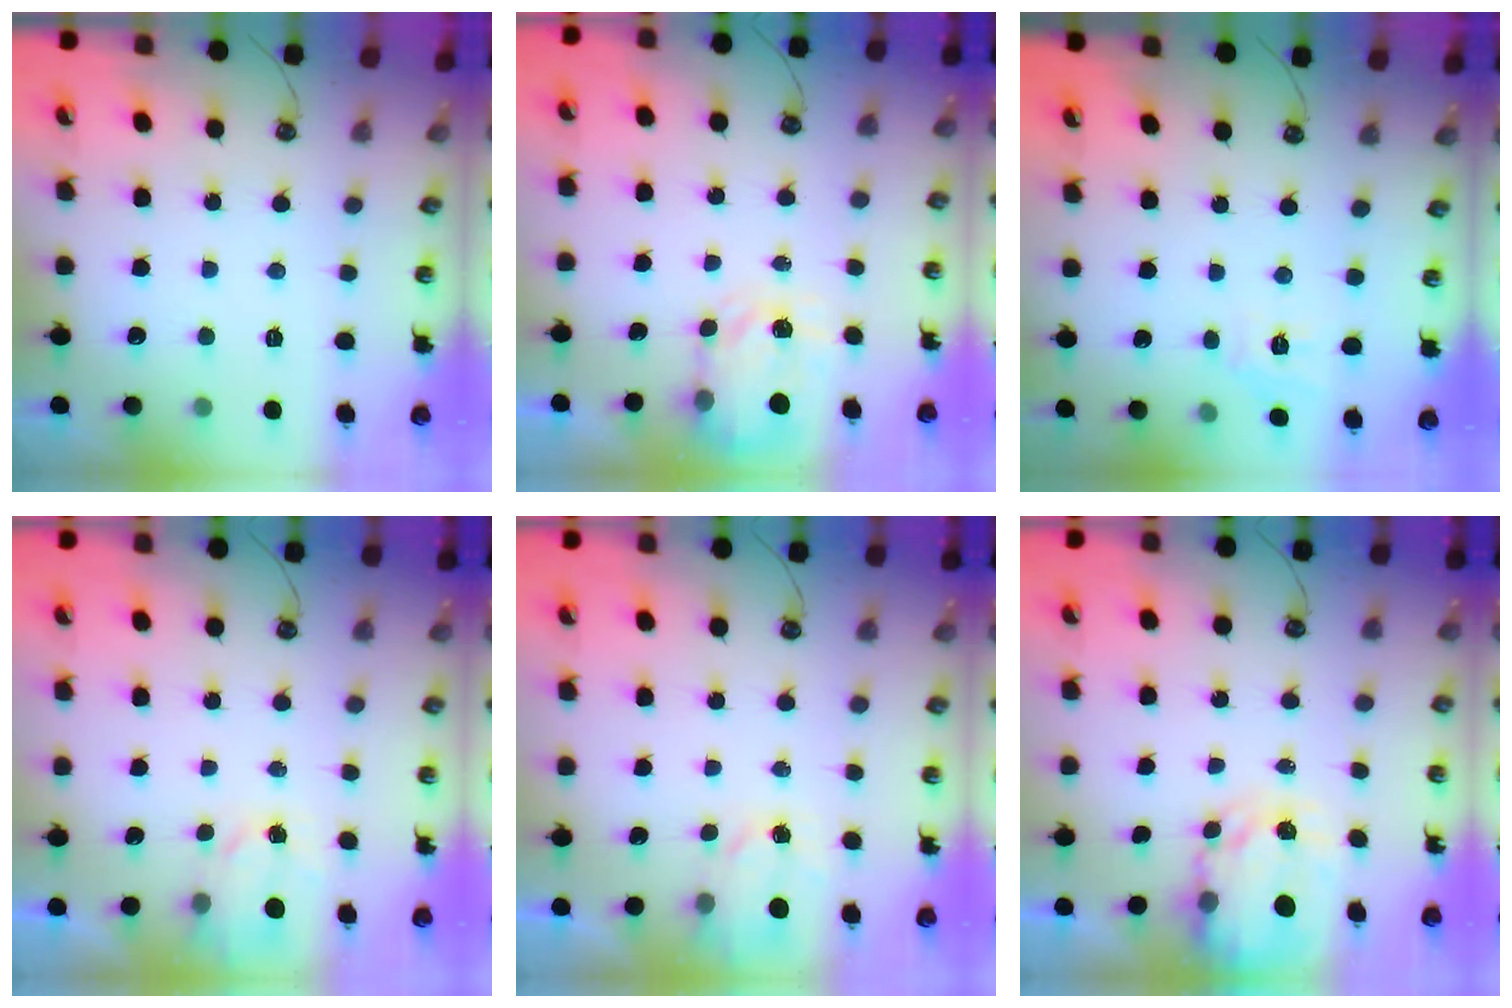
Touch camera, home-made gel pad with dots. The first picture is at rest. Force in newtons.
{"total": 3.6, "press": 3.6, "slide": 0.6}
{"total": 5.6, "press": 5.6, "slide": 0.0}
{"total": 2.1, "press": 2.1, "slide": 0.4}
{"total": 2.1, "press": 2.1, "slide": 0.4}
{"total": 3.9, "press": 3.9, "slide": 0.4}